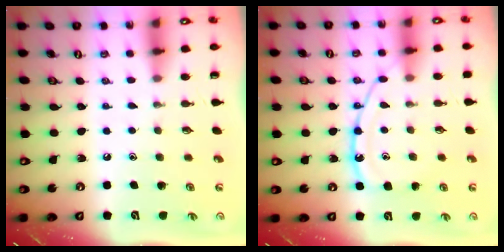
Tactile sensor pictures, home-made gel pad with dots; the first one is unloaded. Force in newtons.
{"total": 13.1, "press": 13.1, "slide": 1.0}